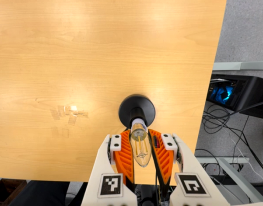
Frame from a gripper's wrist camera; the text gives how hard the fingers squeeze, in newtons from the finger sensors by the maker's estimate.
{"total": 22.2, "left": 24.5, "right": 19.8}